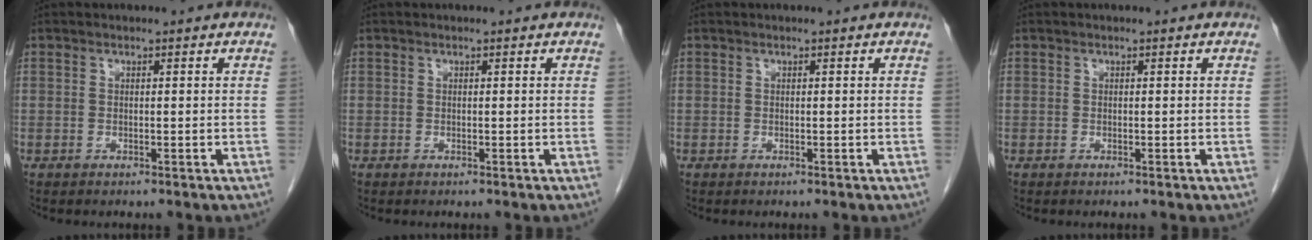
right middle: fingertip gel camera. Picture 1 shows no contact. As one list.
[{"total": 0.0}, {"total": 0.0}, {"total": 0.0}]